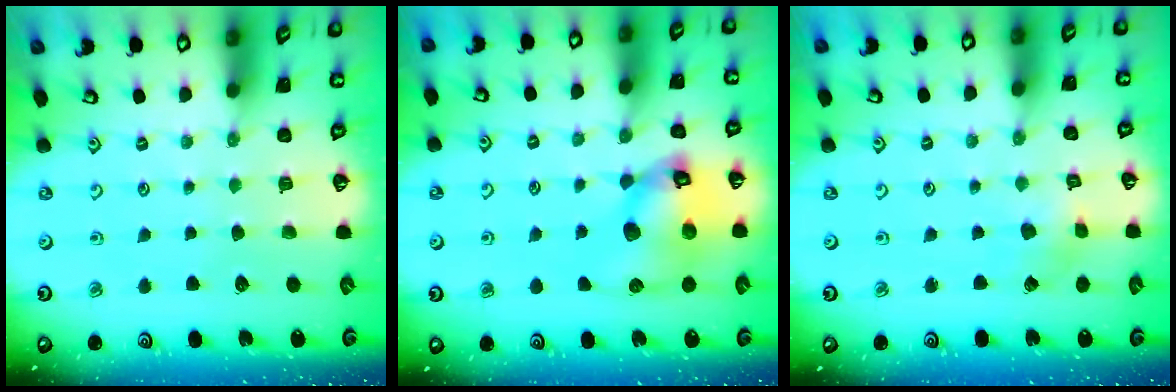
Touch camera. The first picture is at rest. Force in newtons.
{"total": 14.0, "press": 13.8, "slide": 2.0}
{"total": 2.3, "press": 2.2, "slide": 0.4}